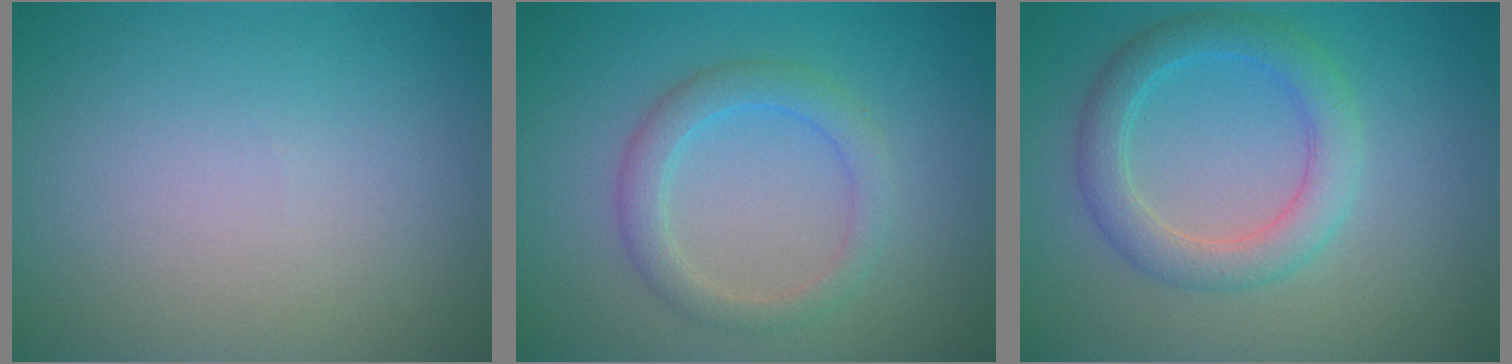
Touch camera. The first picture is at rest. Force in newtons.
{"total": 1.9, "press": 1.9, "slide": 0.2}
{"total": 3.8, "press": 3.8, "slide": 0.2}